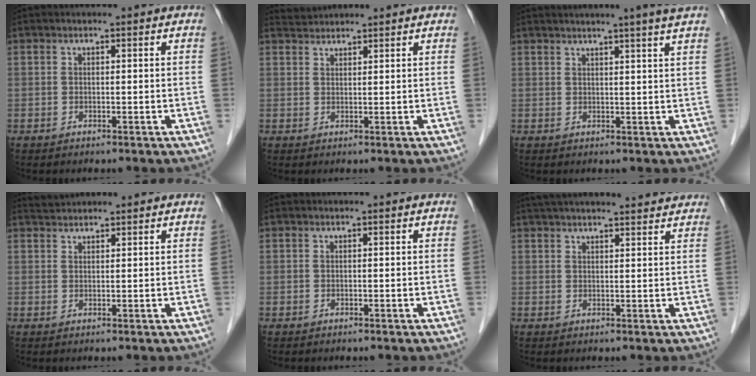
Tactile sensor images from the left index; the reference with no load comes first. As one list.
[{"total": 2.1, "force": [2.0, -0.1, -0.4], "torque": [-0.004, 0.017, 0.048]}, {"total": 6.6, "force": [5.3, -1.5, 3.6], "torque": [-0.048, 0.007, 0.055]}, {"total": 2.2, "force": [2.2, -0.1, 0.0], "torque": [-0.006, 0.019, 0.046]}, {"total": 0.0}, {"total": 16.9, "force": [15.4, 1.8, 6.5], "torque": [-0.103, 0.047, 0.208]}]